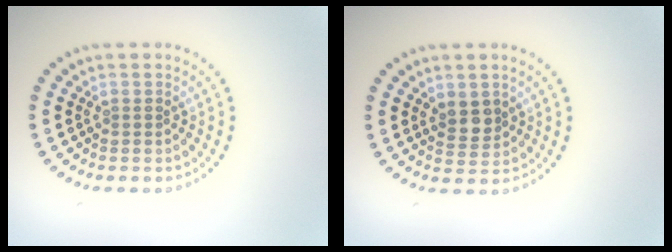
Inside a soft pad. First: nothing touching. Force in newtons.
{"total": 2.0, "press": 1.9, "slide": 0.8}